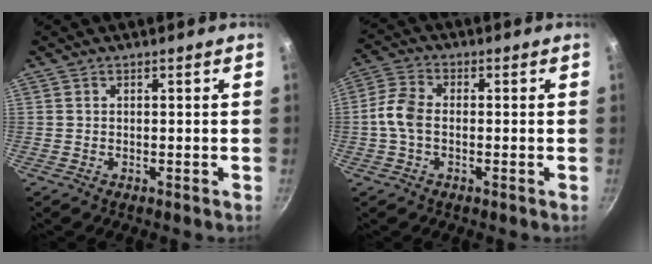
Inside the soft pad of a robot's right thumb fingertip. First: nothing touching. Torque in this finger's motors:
{"motor_torque": [-0.26, 0.61, 0.50, 0.30, 0.10]}